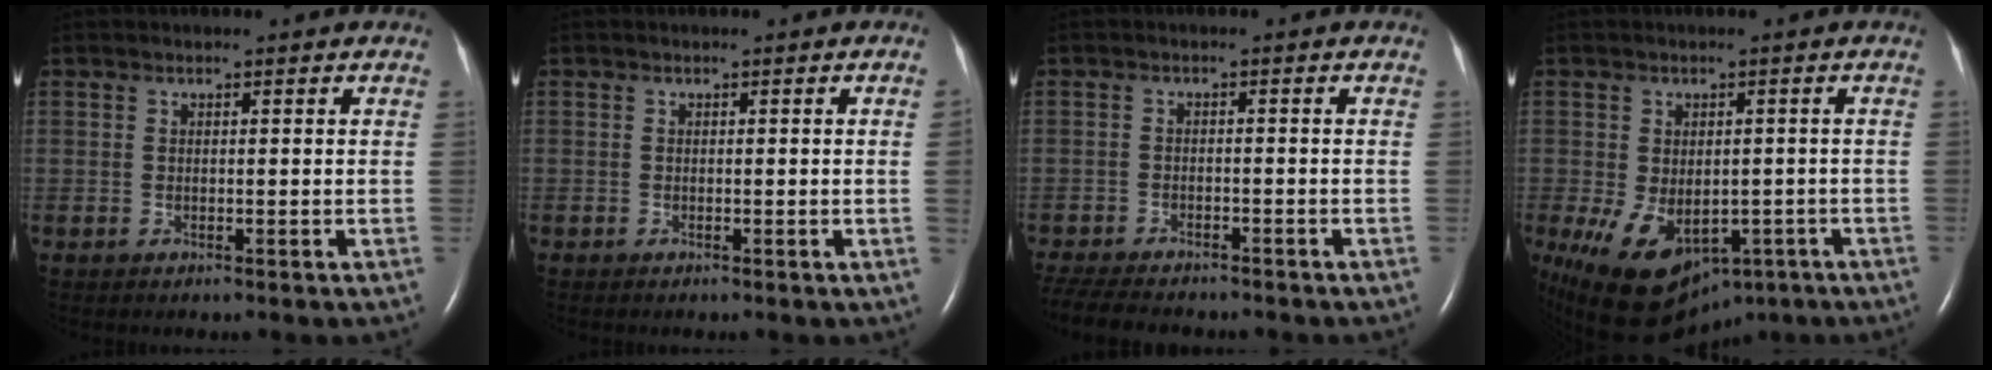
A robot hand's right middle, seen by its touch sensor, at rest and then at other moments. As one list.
[{"total": 0.9, "force": [0.0, -0.5, 0.8], "torque": [-0.007, -0.001, -0.001]}, {"total": 9.2, "force": [-8.1, 2.3, 3.8], "torque": [-0.071, -0.013, -0.123]}, {"total": 11.8, "force": [-6.2, 7.7, 6.5], "torque": [-0.119, -0.008, -0.079]}]